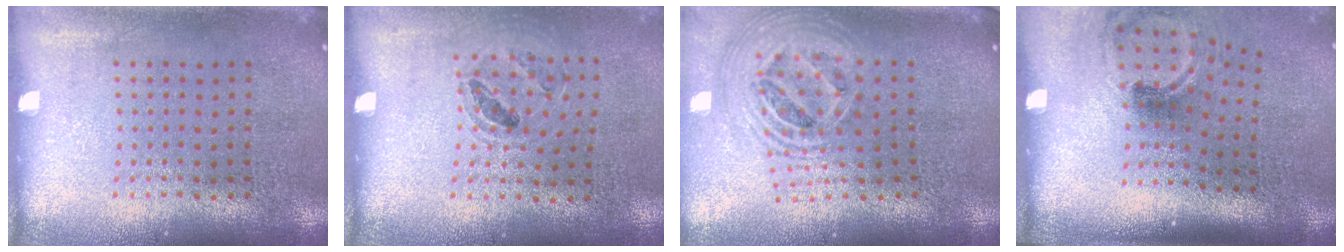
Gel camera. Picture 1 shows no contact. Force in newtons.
{"total": 0.9, "press": 0.9, "slide": 0.1}
{"total": 2.5, "press": 1.9, "slide": 1.7}
{"total": 1.8, "press": 1.1, "slide": 1.4}